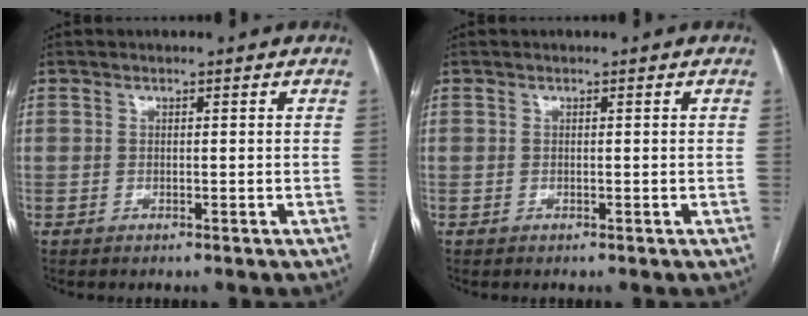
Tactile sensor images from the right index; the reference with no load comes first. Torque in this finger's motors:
{"motor_torque": [0.00, 0.00, 0.00, 0.00]}